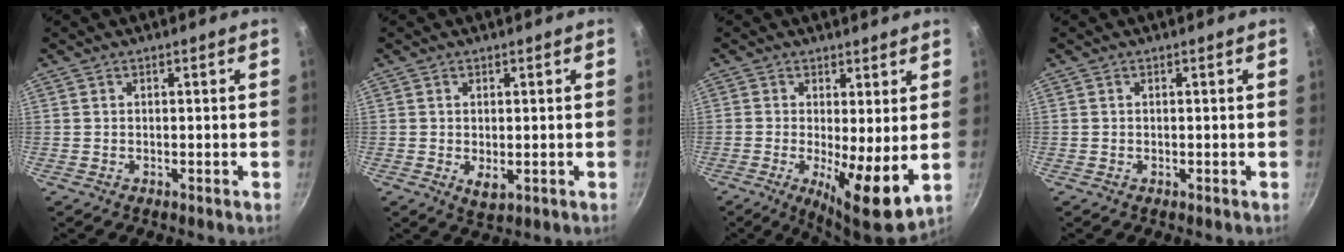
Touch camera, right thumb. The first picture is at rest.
{"total": 3.1, "force": [-0.3, 1.6, 2.7], "torque": [-0.044, -0.012, 0.000]}
{"total": 9.8, "force": [-0.3, 2.7, 9.4], "torque": [-0.142, -0.022, -0.001]}
{"total": 0.0}